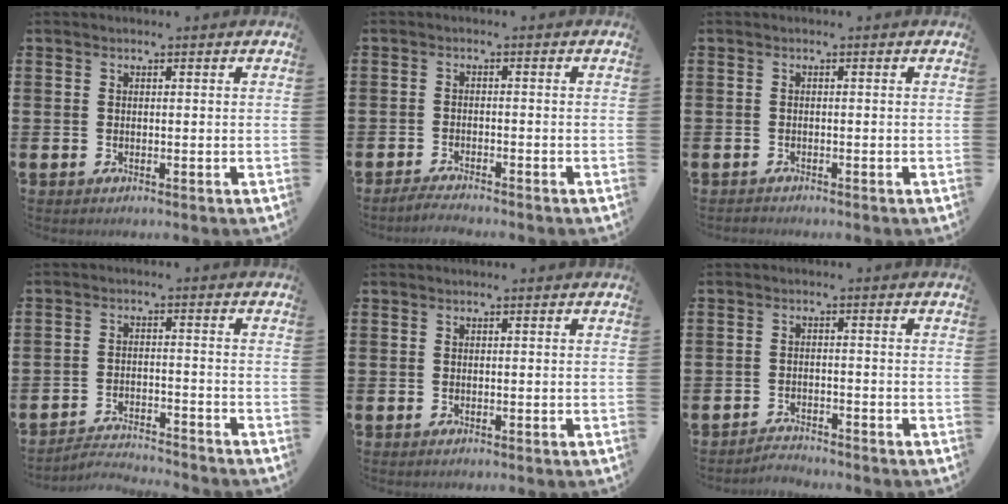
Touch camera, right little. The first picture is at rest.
{"total": 1.8, "force": [-1.7, -0.1, 0.5], "torque": [-0.009, 0.002, -0.034]}
{"total": 0.5, "force": [-0.5, 0.1, -0.1], "torque": [-0.001, -0.001, -0.011]}
{"total": 3.0, "force": [-3.0, 0.1, 0.1], "torque": [-0.008, 0.003, -0.065]}
{"total": 0.0}
{"total": 1.9, "force": [-1.9, 0.1, -0.2], "torque": [-0.003, 0.004, -0.042]}